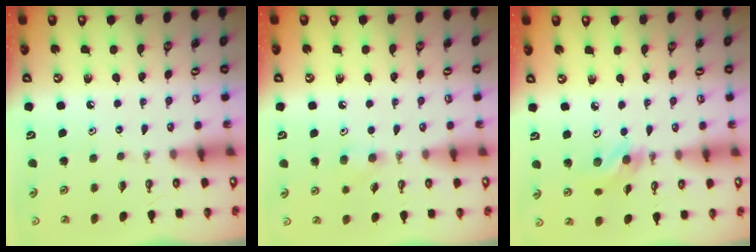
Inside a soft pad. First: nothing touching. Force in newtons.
{"total": 4.7, "press": 4.5, "slide": 1.2}
{"total": 8.5, "press": 8.2, "slide": 2.2}